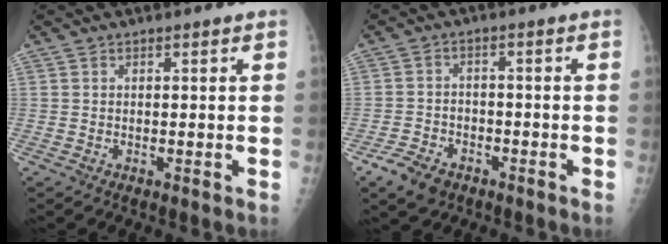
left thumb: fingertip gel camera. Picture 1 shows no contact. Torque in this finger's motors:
{"motor_torque": [-0.75, 0.80, -0.09, 0.10, 0.02]}